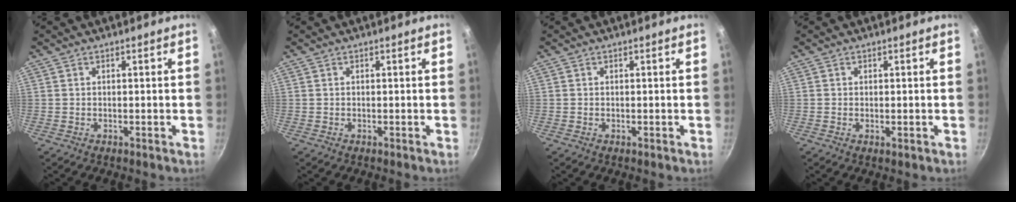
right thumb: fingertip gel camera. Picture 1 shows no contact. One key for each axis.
{"total": 0.0}
{"total": 0.0}
{"total": 0.9, "fx": -0.1, "fy": 0.4, "fz": 0.8, "tx": -0.013, "ty": -0.002, "tz": -0.003}